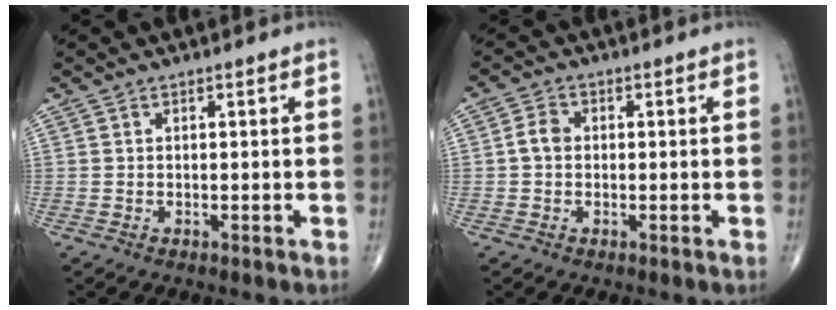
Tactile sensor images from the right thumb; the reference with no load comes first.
{"total": 3.0, "force": [-0.1, 2.4, 1.9], "torque": [-0.031, 0.009, -0.008]}